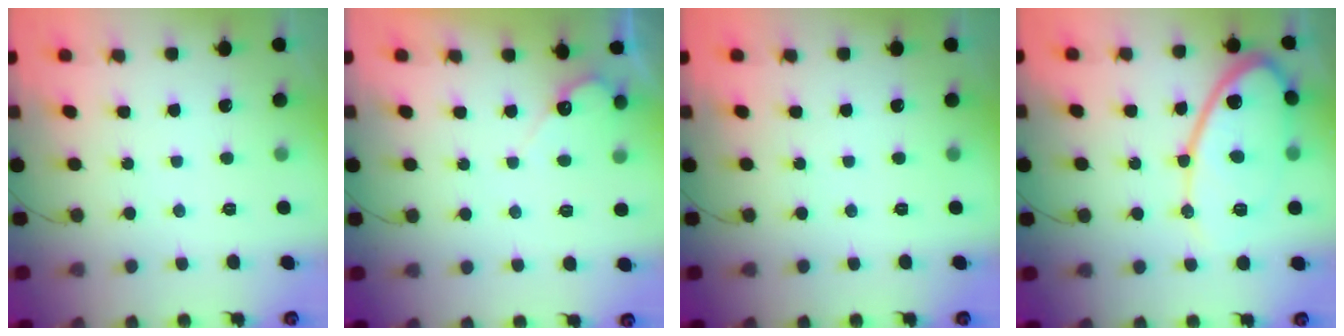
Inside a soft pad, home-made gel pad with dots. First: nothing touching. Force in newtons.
{"total": 3.7, "press": 3.7, "slide": 0.2}
{"total": 0.0}
{"total": 13.8, "press": 13.8, "slide": 1.1}